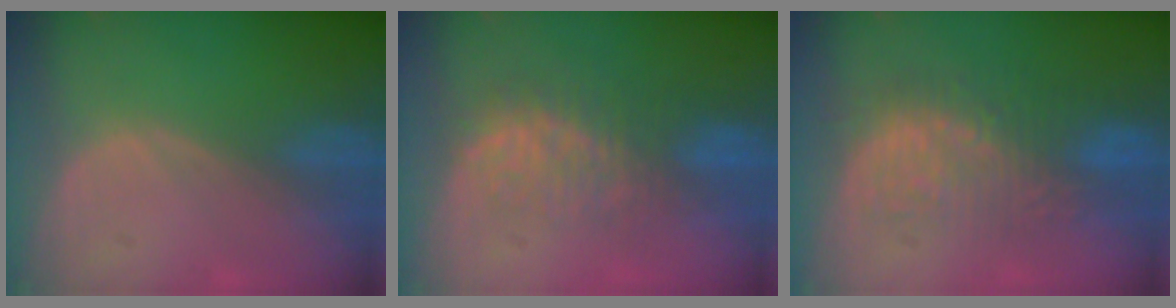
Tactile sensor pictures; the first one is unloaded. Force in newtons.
{"total": 7.9, "press": 7.5, "slide": 2.3}
{"total": 9.1, "press": 9.0, "slide": 1.7}